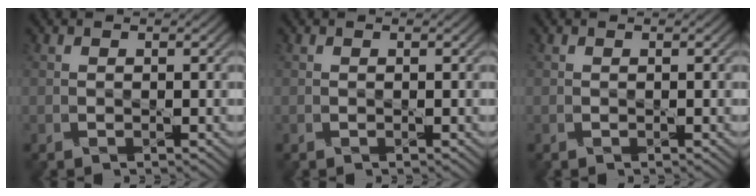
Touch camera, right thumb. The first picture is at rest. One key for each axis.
{"total": 0.0}
{"total": 0.0}